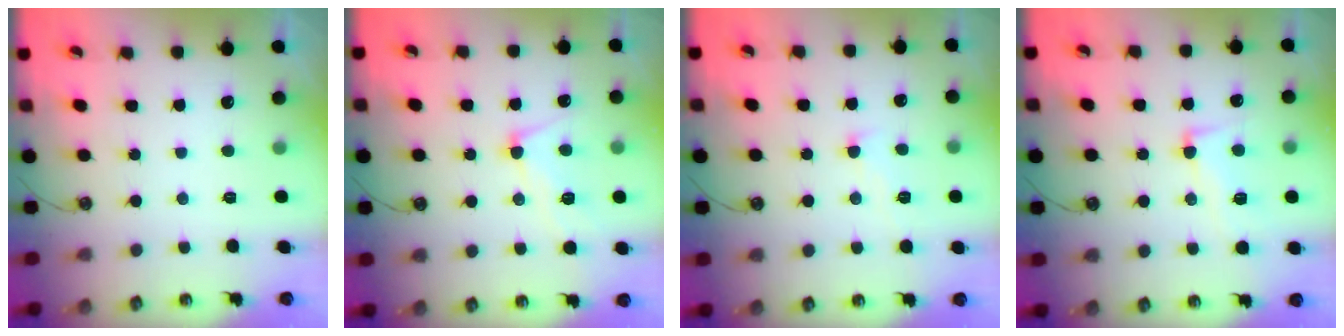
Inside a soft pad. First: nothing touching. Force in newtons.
{"total": 7.0, "press": 7.0, "slide": 0.8}
{"total": 0.9, "press": 0.7, "slide": 0.6}
{"total": 4.7, "press": 4.4, "slide": 1.6}